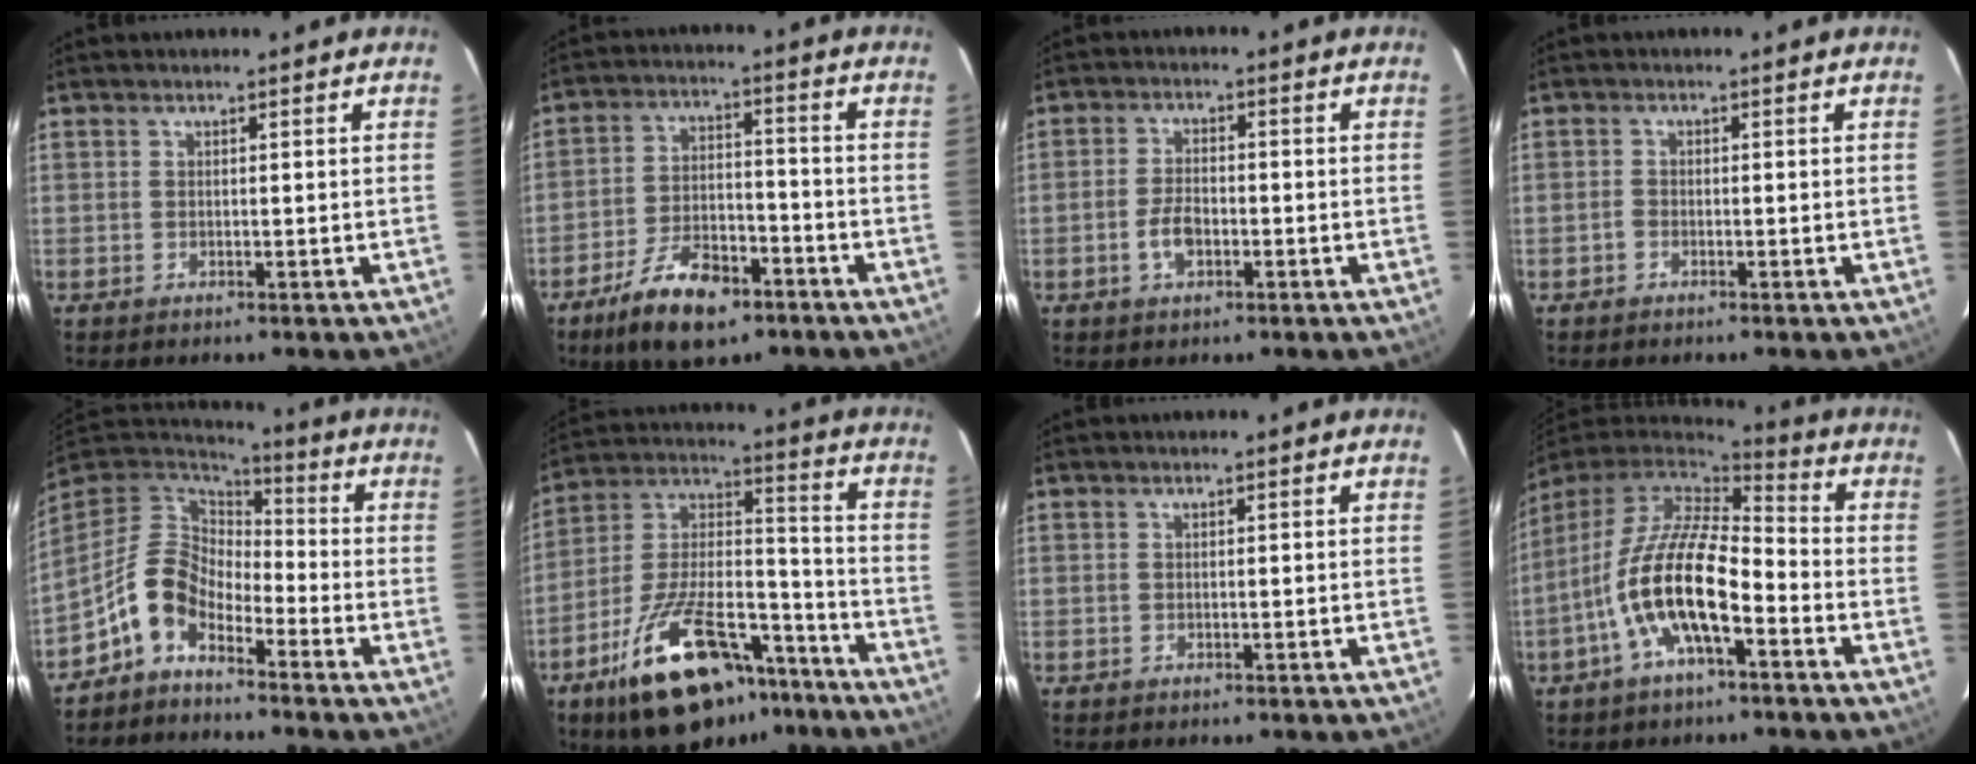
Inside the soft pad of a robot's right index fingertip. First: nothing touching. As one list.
[{"total": 13.3, "force": [-8.6, 5.7, 8.2], "torque": [-0.176, -0.004, -0.144]}, {"total": 4.7, "force": [-1.8, 2.6, 3.5], "torque": [-0.073, 0.002, -0.031]}, {"total": 0.9, "force": [-0.7, 0.5, 0.3], "torque": [-0.005, 0.001, -0.015]}, {"total": 10.1, "force": [-6.1, 5.7, 5.7], "torque": [-0.115, 0.023, -0.128]}, {"total": 25.2, "force": [-15.7, 11.1, 16.2], "torque": [-0.293, 0.012, -0.242]}, {"total": 0.0}, {"total": 16.2, "force": [-6.3, 5.6, 13.8], "torque": [-0.273, -0.012, -0.124]}]